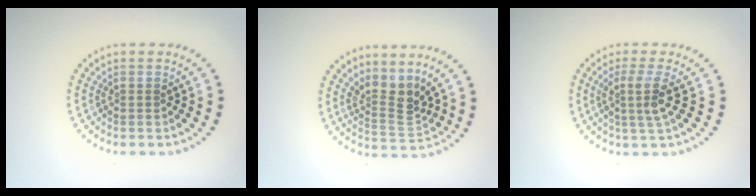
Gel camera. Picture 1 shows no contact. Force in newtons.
{"total": 3.2, "press": 2.2, "slide": 2.4}
{"total": 2.8, "press": 2.0, "slide": 1.9}